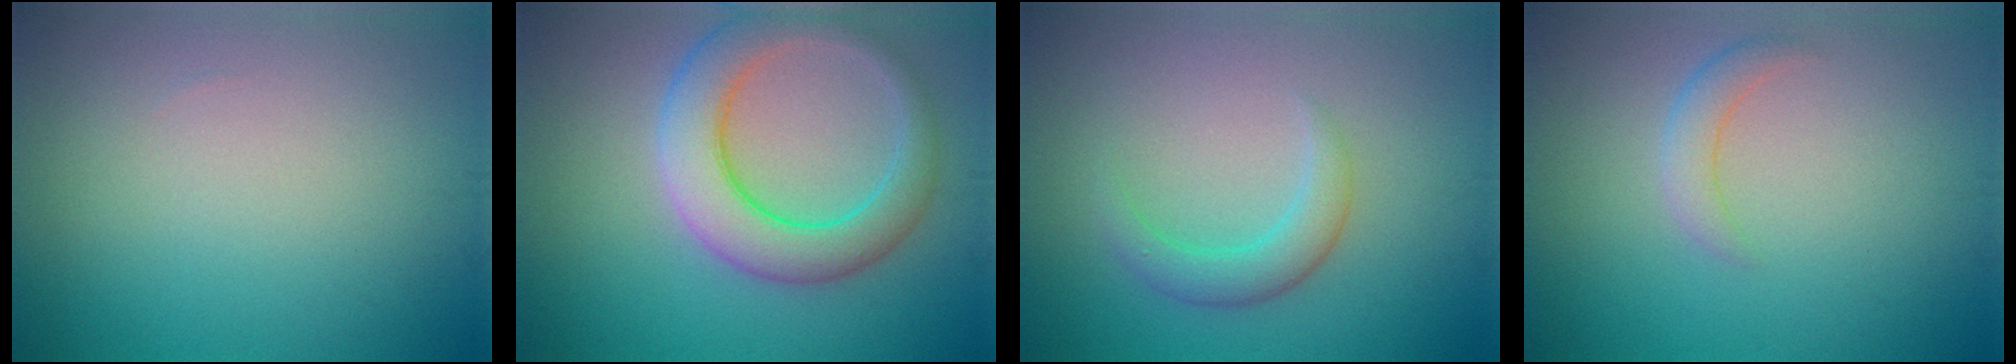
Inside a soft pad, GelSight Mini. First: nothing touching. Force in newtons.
{"total": 6.4, "press": 6.4, "slide": 0.2}
{"total": 2.6, "press": 2.6, "slide": 0.0}
{"total": 1.7, "press": 1.7, "slide": 0.0}